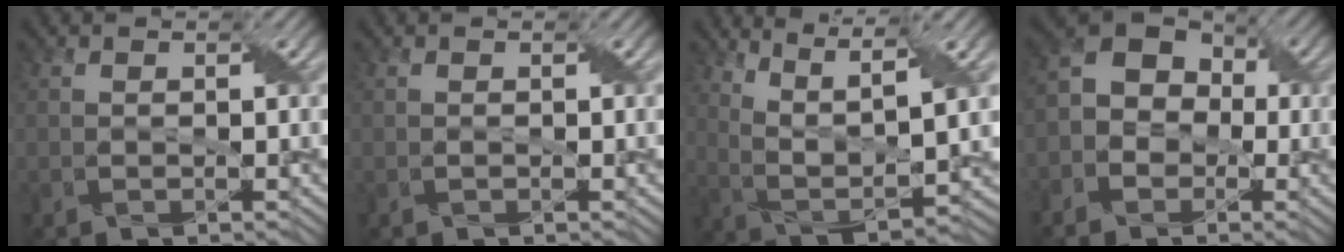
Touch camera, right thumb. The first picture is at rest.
{"total": 0.0}
{"total": 10.3, "force": [6.0, 2.5, 8.0], "torque": [-0.179, 0.005, 0.115]}
{"total": 7.4, "force": [-1.5, 6.1, 3.9], "torque": [-0.072, 0.003, -0.043]}